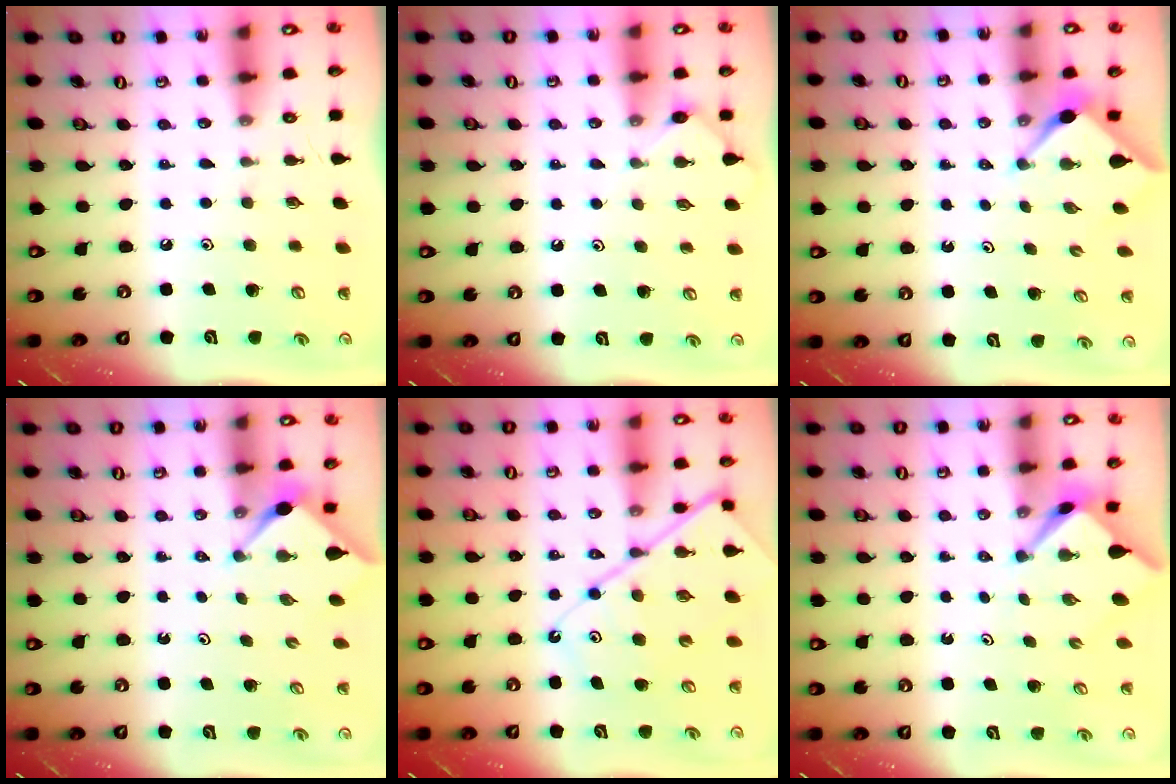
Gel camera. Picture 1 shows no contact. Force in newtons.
{"total": 3.3, "press": 3.3, "slide": 0.3}
{"total": 2.9, "press": 2.9, "slide": 0.3}
{"total": 2.9, "press": 2.8, "slide": 0.4}
{"total": 12.2, "press": 12.1, "slide": 1.3}
{"total": 2.5, "press": 2.4, "slide": 0.3}